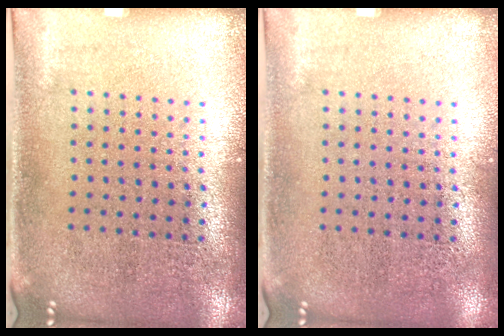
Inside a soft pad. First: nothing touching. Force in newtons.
{"total": 0.0}